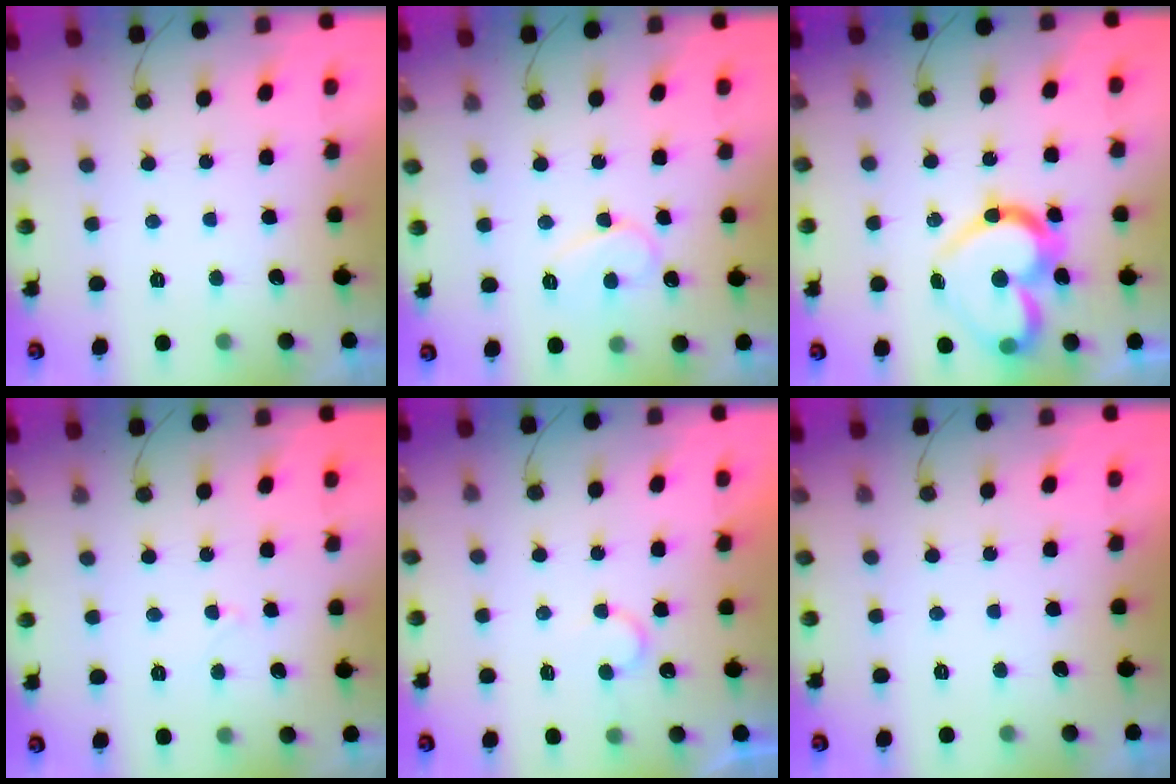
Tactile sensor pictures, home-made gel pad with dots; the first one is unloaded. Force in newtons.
{"total": 8.6, "press": 8.5, "slide": 0.8}
{"total": 18.5, "press": 18.4, "slide": 1.9}
{"total": 2.6, "press": 2.5, "slide": 0.2}
{"total": 5.4, "press": 5.4, "slide": 0.3}
{"total": 0.0}